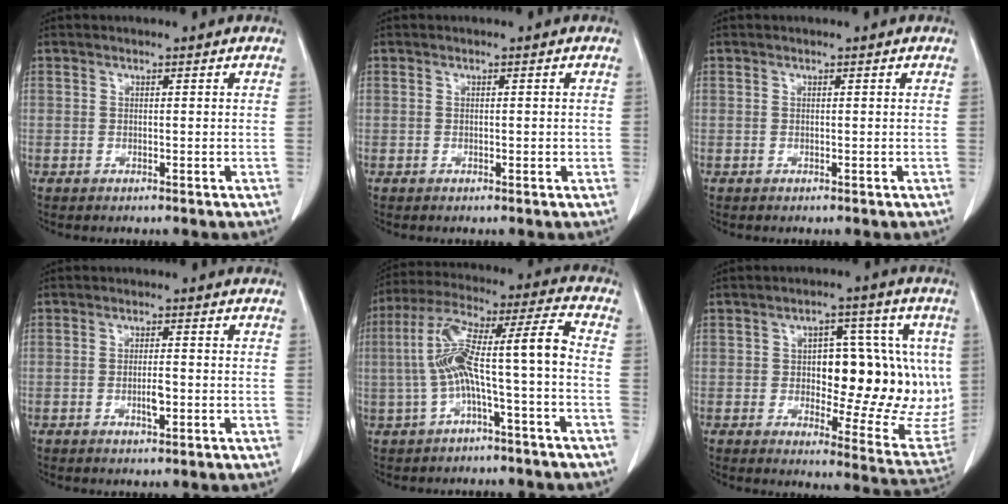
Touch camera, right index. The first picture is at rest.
{"total": 0.9, "force": [-0.2, 0.5, 0.8], "torque": [-0.015, 0.000, 0.000]}
{"total": 0.0}
{"total": 2.6, "force": [-0.8, 0.6, 2.4], "torque": [-0.046, 0.001, -0.011]}
{"total": 12.1, "force": [-2.1, 0.7, 11.9], "torque": [-0.232, 0.044, -0.037]}
{"total": 19.2, "force": [1.2, 8.1, 17.3], "torque": [-0.206, 0.010, 0.030]}